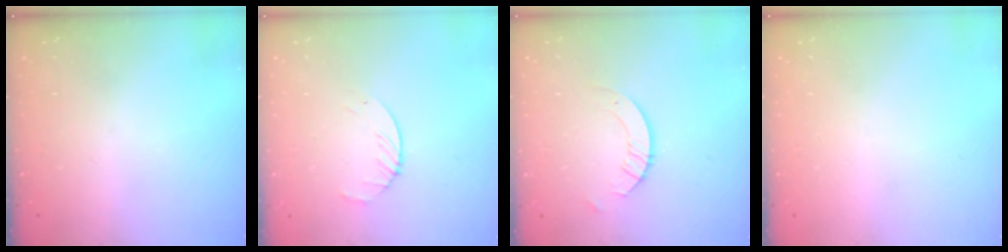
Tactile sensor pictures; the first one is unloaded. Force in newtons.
{"total": 3.1, "press": 3.1, "slide": 0.4}
{"total": 3.5, "press": 3.5, "slide": 0.3}
{"total": 0.0}